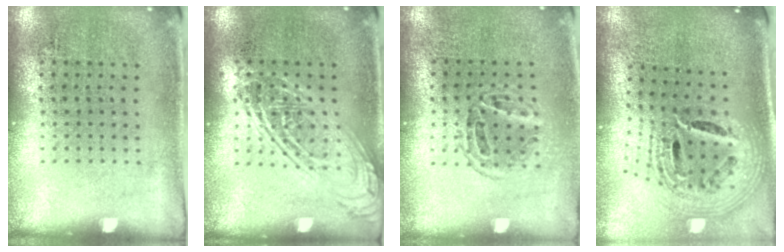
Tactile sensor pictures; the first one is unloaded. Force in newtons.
{"total": 2.4, "press": 2.4, "slide": 0.2}
{"total": 1.3, "press": 1.1, "slide": 0.7}
{"total": 2.3, "press": 1.7, "slide": 1.7}